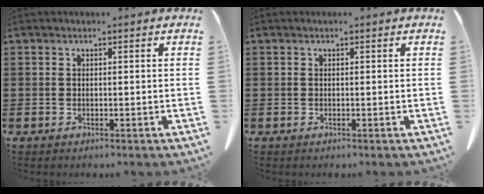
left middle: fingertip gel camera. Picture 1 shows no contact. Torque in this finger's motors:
{"motor_torque": [0.00, 0.00, 0.00, 0.00]}